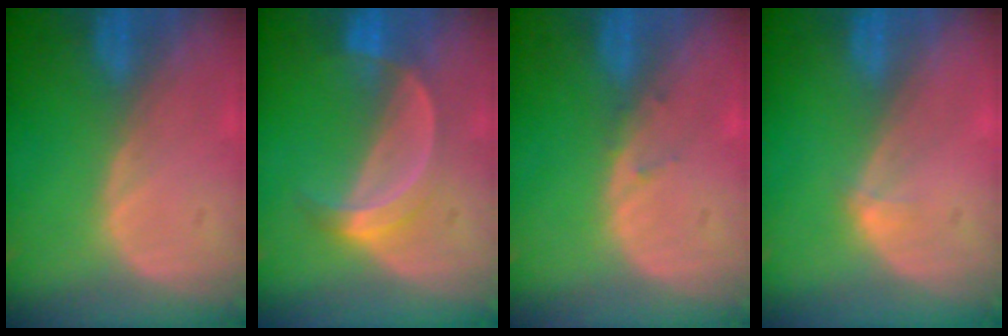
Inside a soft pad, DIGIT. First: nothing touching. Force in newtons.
{"total": 5.0, "press": 4.9, "slide": 0.7}
{"total": 0.9, "press": 0.6, "slide": 0.6}
{"total": 1.1, "press": 0.8, "slide": 0.7}